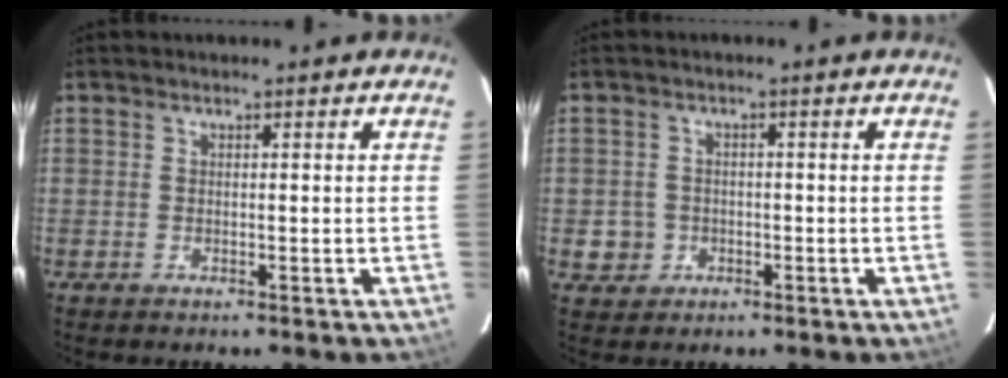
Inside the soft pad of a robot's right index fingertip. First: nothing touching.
{"total": 4.2, "force": [-1.1, 4.0, 0.5], "torque": [-0.016, 0.012, -0.010]}